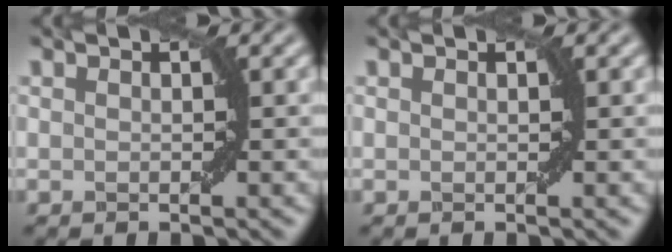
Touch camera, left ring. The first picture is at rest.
{"total": 0.0}